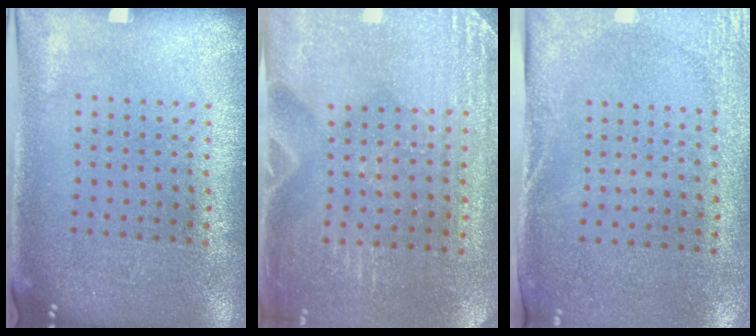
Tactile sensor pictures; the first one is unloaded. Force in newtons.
{"total": 3.0, "press": 2.9, "slide": 0.7}
{"total": 2.7, "press": 2.1, "slide": 1.6}